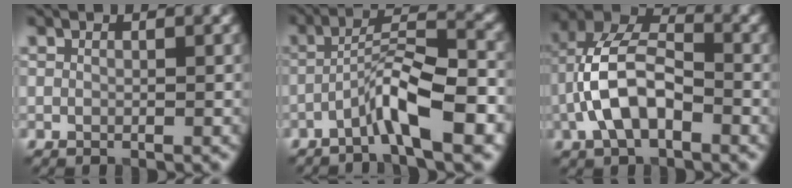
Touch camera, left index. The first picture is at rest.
{"total": 6.1, "force": [-3.3, 0.9, 5.1], "torque": [-0.092, 0.019, -0.064]}
{"total": 7.3, "force": [-2.3, 3.7, 5.9], "torque": [-0.119, 0.020, -0.047]}